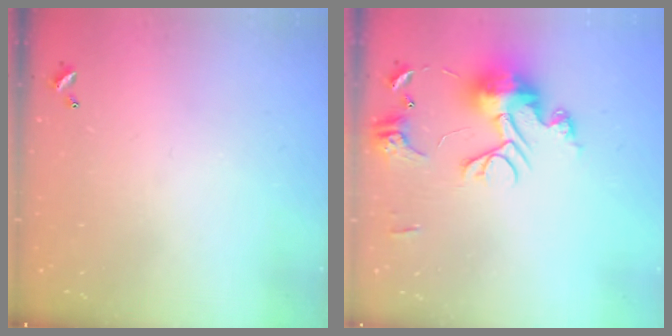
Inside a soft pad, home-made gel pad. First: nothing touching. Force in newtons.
{"total": 13.5, "press": 13.5, "slide": 1.0}